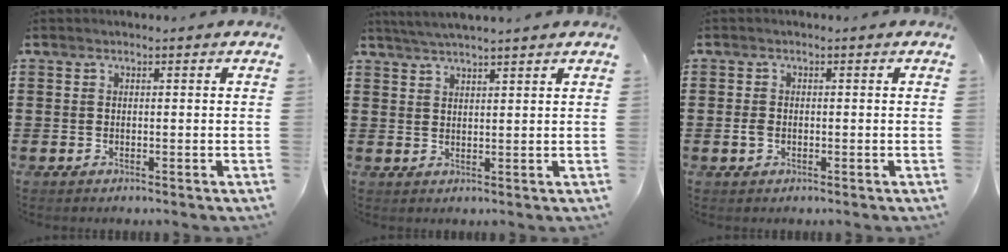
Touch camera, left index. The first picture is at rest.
{"total": 2.8, "force": [2.6, -0.5, 0.8], "torque": [-0.022, -0.003, 0.049]}
{"total": 1.5, "force": [-0.3, 1.0, 1.1], "torque": [-0.030, 0.001, -0.009]}